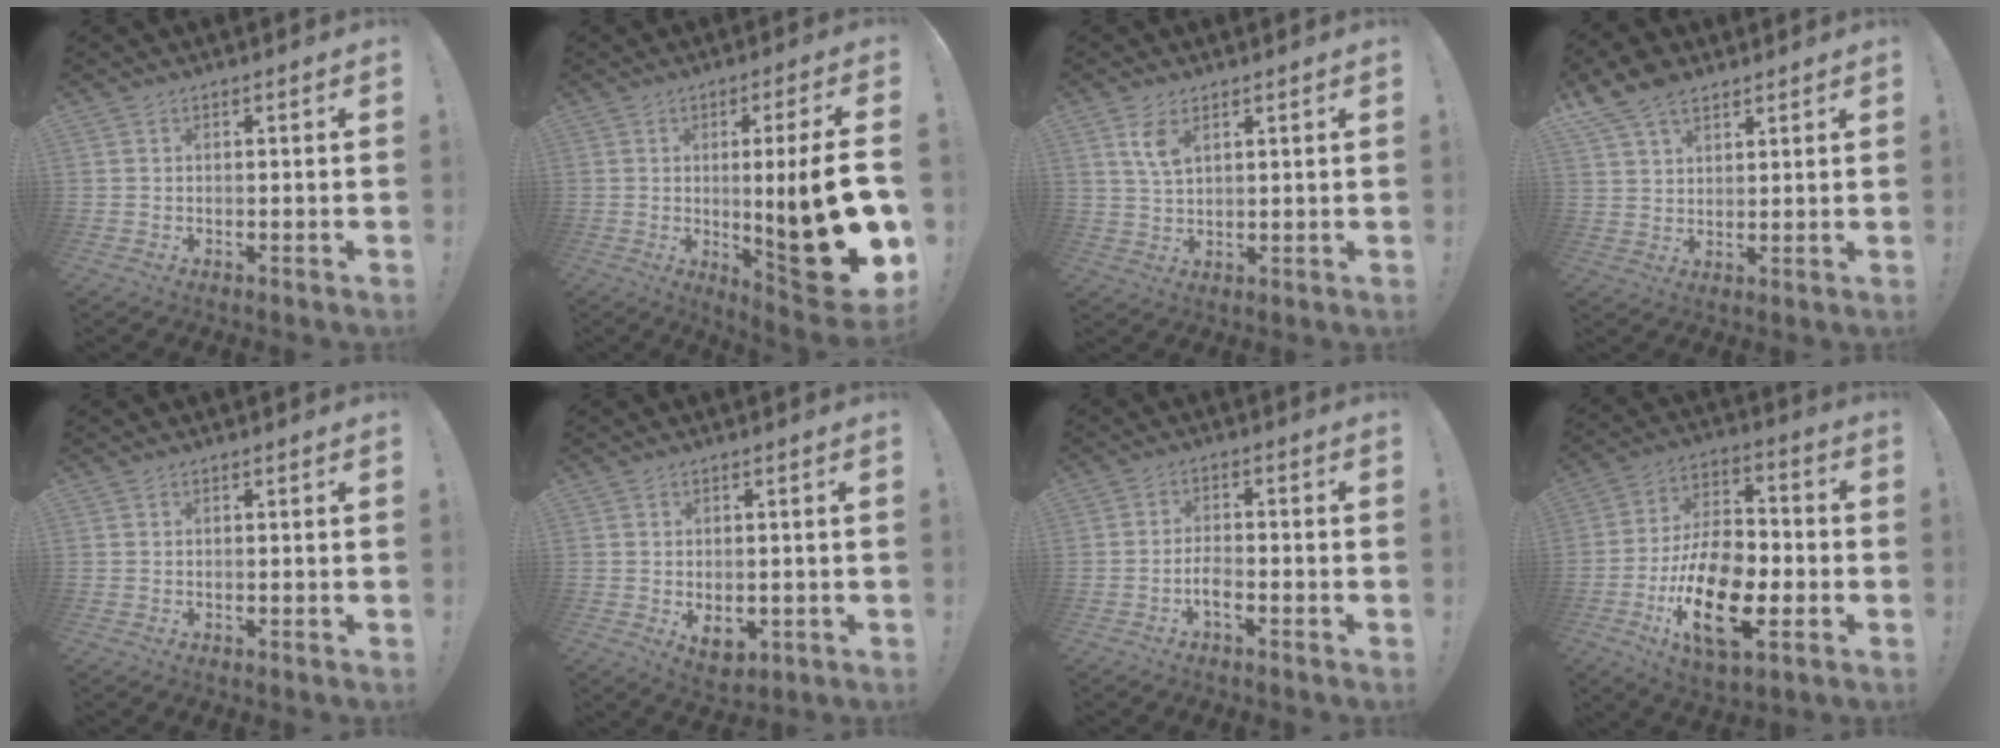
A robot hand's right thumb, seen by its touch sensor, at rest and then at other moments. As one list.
[{"total": 20.2, "force": [-1.6, 2.5, 20.0], "torque": [-0.289, -0.014, -0.019]}, {"total": 6.0, "force": [3.2, 3.1, 4.0], "torque": [-0.062, -0.017, 0.056]}, {"total": 9.3, "force": [6.6, 5.2, 4.0], "torque": [-0.070, -0.026, 0.129]}, {"total": 0.0}, {"total": 4.6, "force": [-0.7, 3.1, 3.4], "torque": [-0.042, 0.001, -0.009]}, {"total": 4.0, "force": [-2.2, 1.4, 3.1], "torque": [-0.056, -0.002, -0.039]}, {"total": 20.8, "force": [-7.6, 11.0, 15.9], "torque": [-0.284, 0.040, -0.125]}]